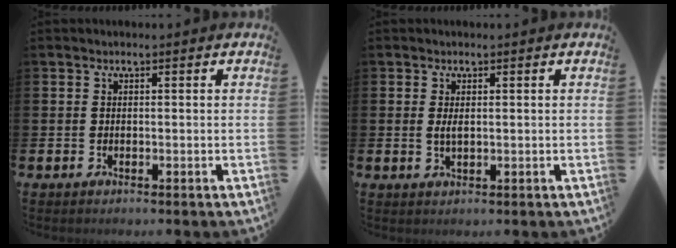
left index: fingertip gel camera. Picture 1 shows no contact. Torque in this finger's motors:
{"motor_torque": [0.38, -0.12, 0.20, 0.08]}